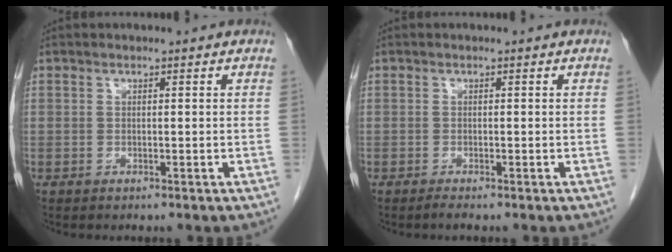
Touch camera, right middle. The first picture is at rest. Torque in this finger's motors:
{"motor_torque": [0.10, -0.02, -0.02, 0.00]}